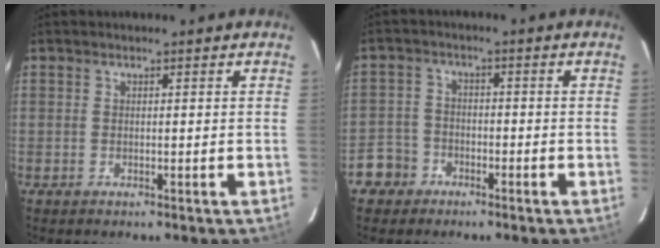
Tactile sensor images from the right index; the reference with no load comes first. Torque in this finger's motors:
{"motor_torque": [-1.08, -0.38, -1.05, -0.21]}